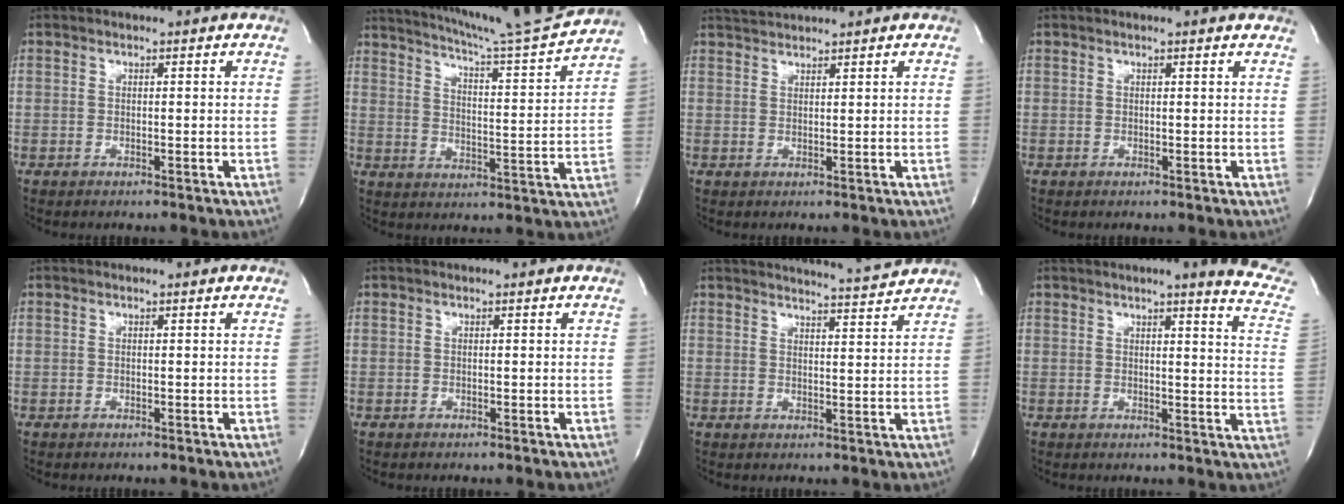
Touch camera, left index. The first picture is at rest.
{"total": 18.1, "force": [16.6, -1.1, 7.1], "torque": [-0.120, -0.042, 0.229]}
{"total": 3.0, "force": [2.9, -0.6, 0.3], "torque": [-0.009, 0.016, 0.060]}
{"total": 3.4, "force": [3.1, 0.3, 1.3], "torque": [-0.021, 0.011, 0.026]}
{"total": 0.0}
{"total": 0.0}
{"total": 7.0, "force": [6.8, -1.4, 0.9], "torque": [-0.024, -0.014, 0.090]}
{"total": 12.6, "force": [11.0, 0.2, 6.1], "torque": [-0.061, -0.062, 0.101]}